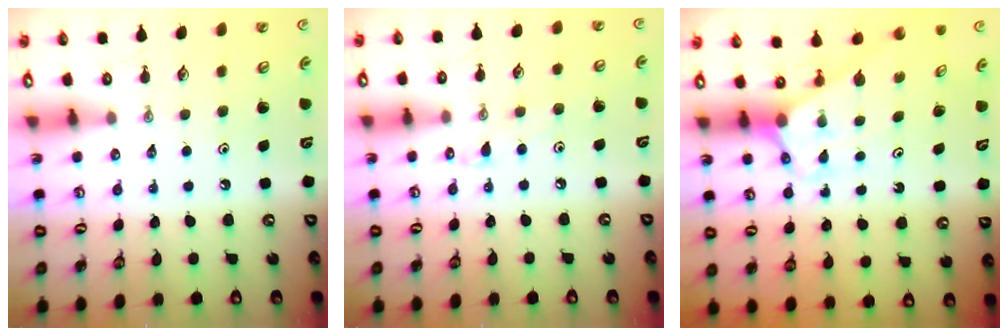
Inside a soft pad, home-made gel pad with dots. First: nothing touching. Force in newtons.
{"total": 6.3, "press": 6.3, "slide": 0.6}
{"total": 2.5, "press": 2.5, "slide": 0.2}